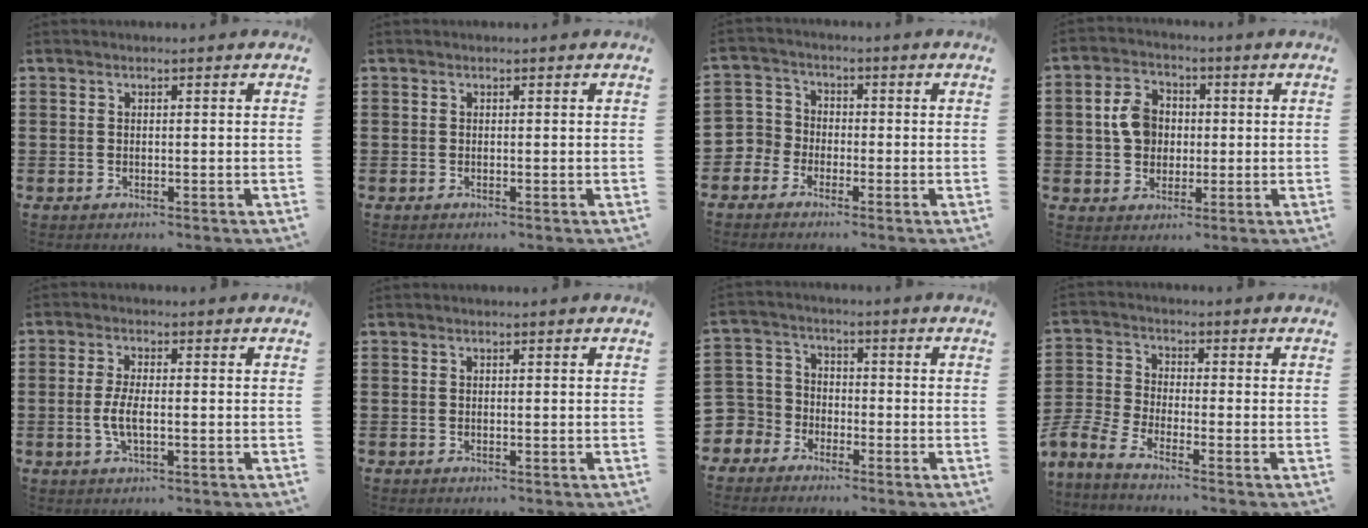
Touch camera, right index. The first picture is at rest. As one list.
[{"total": 0.0}, {"total": 3.8, "force": [-2.4, 2.9, 0.1], "torque": [-0.032, 0.004, -0.059]}, {"total": 6.2, "force": [0.2, 5.0, 3.6], "torque": [-0.089, 0.016, 0.001]}, {"total": 3.8, "force": [-0.7, 1.1, 3.5], "torque": [-0.084, -0.007, -0.020]}, {"total": 0.0}, {"total": 4.6, "force": [-2.8, 3.6, 0.0], "torque": [-0.040, -0.005, -0.067]}, {"total": 3.8, "force": [-3.4, 0.2, 1.7], "torque": [-0.070, -0.015, -0.080]}]